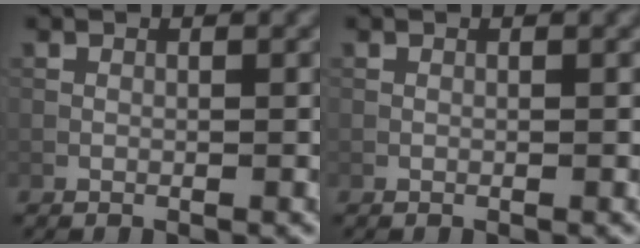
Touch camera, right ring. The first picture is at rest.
{"total": 0.0}